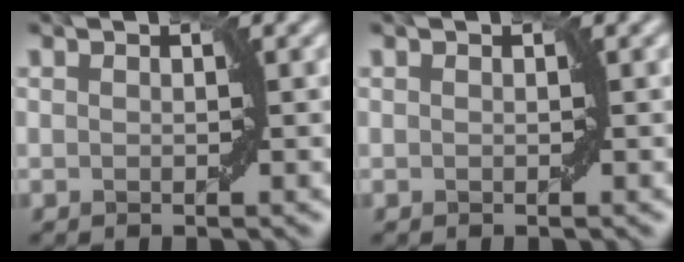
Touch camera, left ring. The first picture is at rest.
{"total": 0.0}